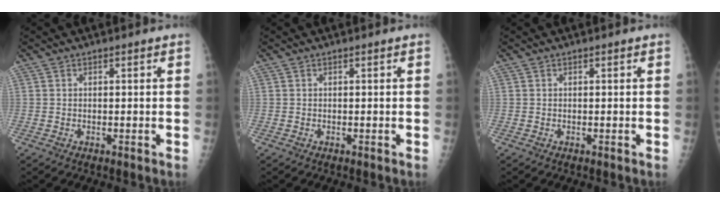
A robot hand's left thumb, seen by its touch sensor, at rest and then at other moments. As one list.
[{"total": 0.0}, {"total": 0.0}]